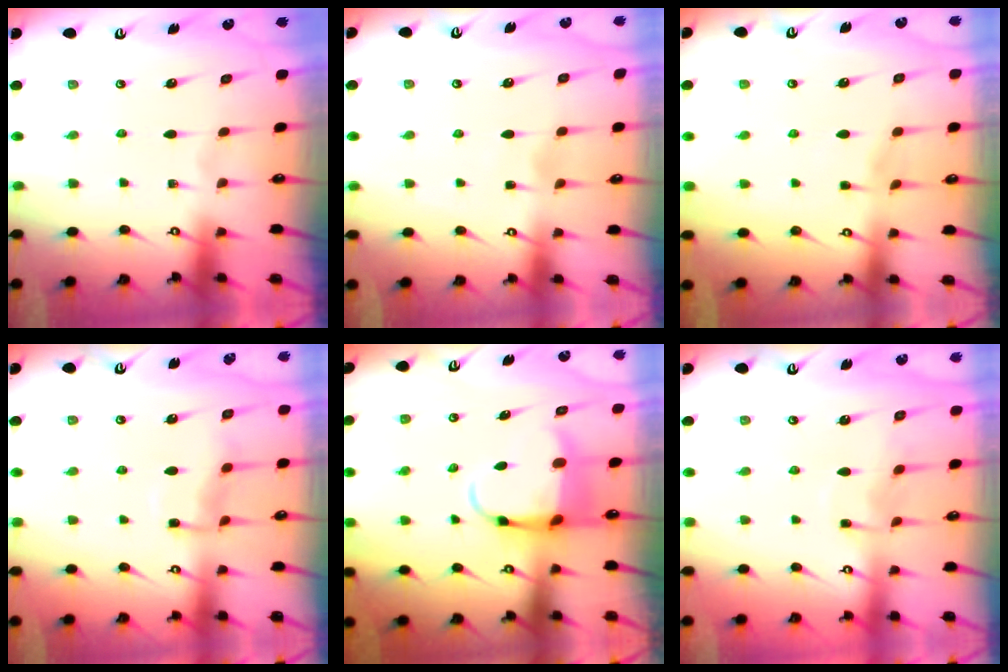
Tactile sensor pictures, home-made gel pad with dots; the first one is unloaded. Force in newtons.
{"total": 3.2, "press": 3.2, "slide": 0.4}
{"total": 2.1, "press": 2.1, "slide": 0.4}
{"total": 8.1, "press": 8.0, "slide": 0.7}
{"total": 6.3, "press": 6.2, "slide": 1.4}
{"total": 3.4, "press": 3.4, "slide": 0.3}